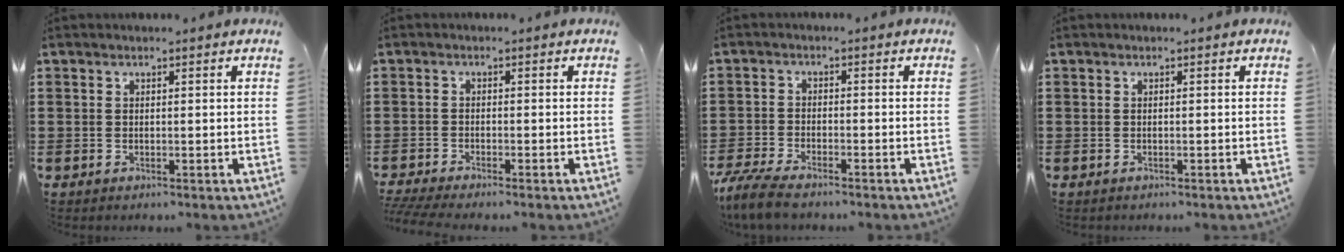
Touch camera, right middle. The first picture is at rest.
{"total": 2.2, "force": [-2.0, 0.1, 0.8], "torque": [-0.029, -0.005, -0.045]}
{"total": 4.9, "force": [-4.4, 0.8, 2.0], "torque": [-0.061, -0.008, -0.092]}
{"total": 0.0}